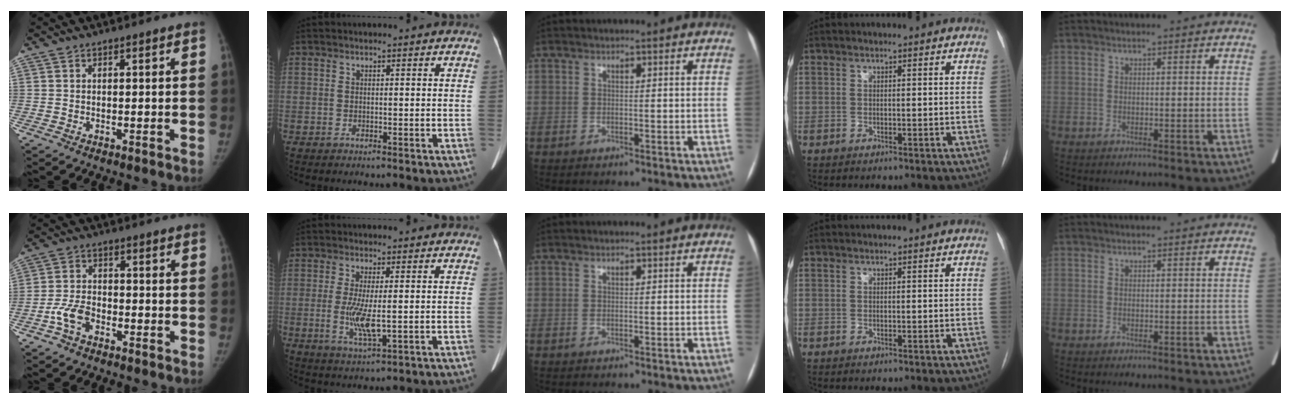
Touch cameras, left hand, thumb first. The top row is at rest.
{"thumb": {"total": 5.5, "force": [-3.0, 3.2, 3.3], "torque": [-0.066, 0.023, -0.062]}, "index": {"total": 6.1, "force": [-0.5, 1.3, 5.9], "torque": [-0.126, -0.015, -0.008]}}